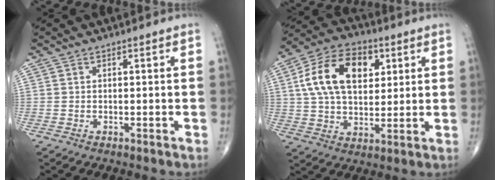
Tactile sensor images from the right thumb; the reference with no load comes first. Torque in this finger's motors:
{"motor_torque": [-0.63, 1.31, 1.19, 0.30, 0.38]}